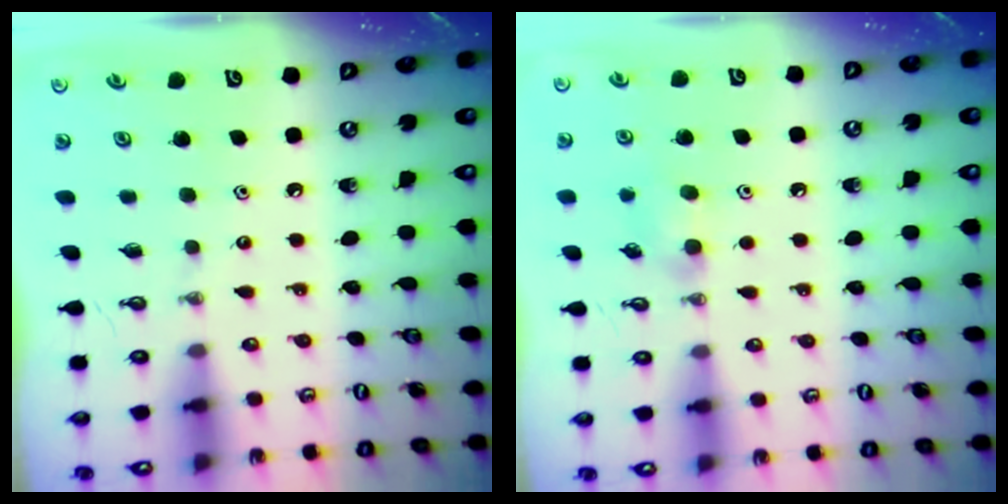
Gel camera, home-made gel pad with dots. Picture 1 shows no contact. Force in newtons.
{"total": 7.8, "press": 7.4, "slide": 2.3}